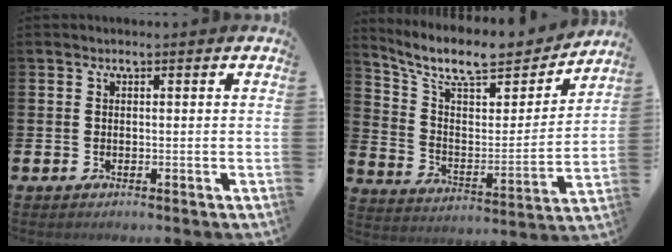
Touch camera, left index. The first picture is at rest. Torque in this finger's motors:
{"motor_torque": [0.27, -0.79, 0.54, 0.18]}